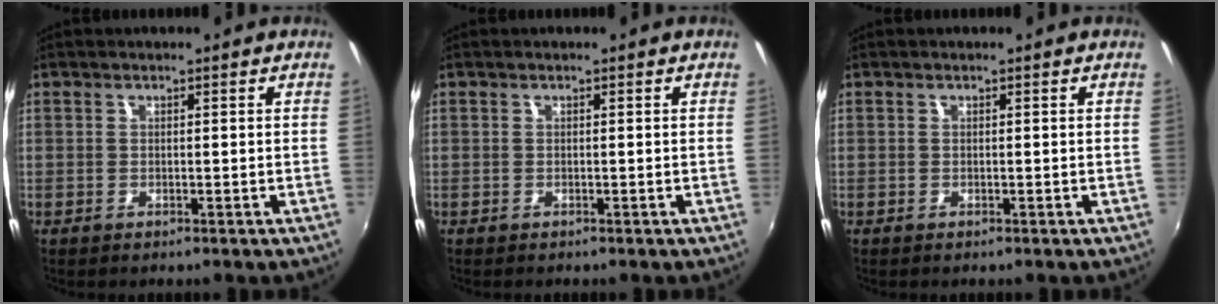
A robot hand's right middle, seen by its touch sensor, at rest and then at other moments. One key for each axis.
{"total": 0.0}
{"total": 0.0}